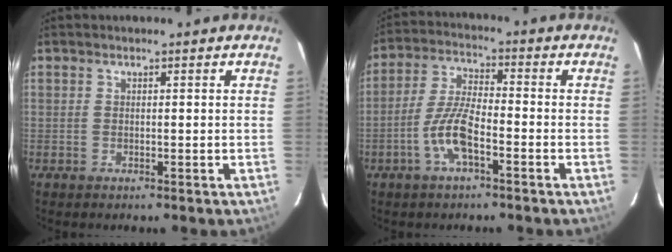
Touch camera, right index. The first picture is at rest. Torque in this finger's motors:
{"motor_torque": [1.24, -0.35, 0.68, 0.08]}